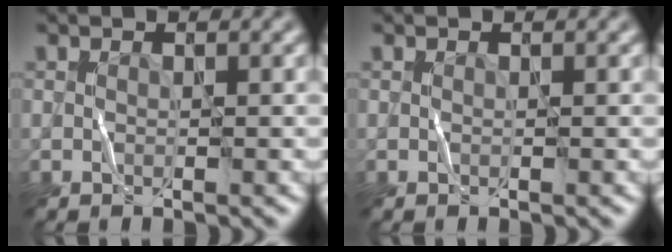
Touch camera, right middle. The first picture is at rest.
{"total": 0.0}